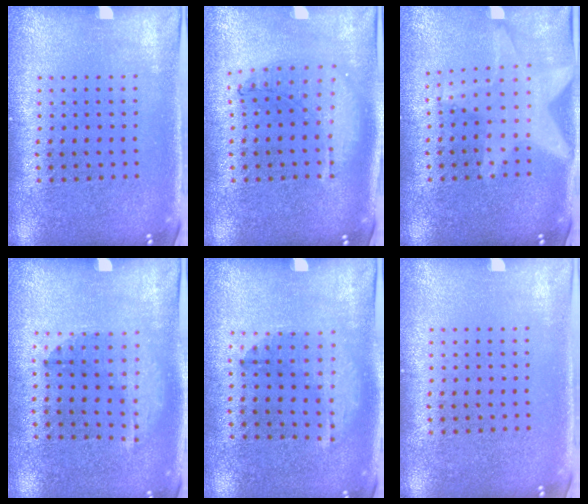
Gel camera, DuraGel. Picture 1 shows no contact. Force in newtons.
{"total": 1.0, "press": 1.0, "slide": 0.2}
{"total": 1.3, "press": 1.3, "slide": 0.5}
{"total": 1.3, "press": 0.9, "slide": 0.9}
{"total": 1.4, "press": 0.9, "slide": 1.1}
{"total": 0.0}